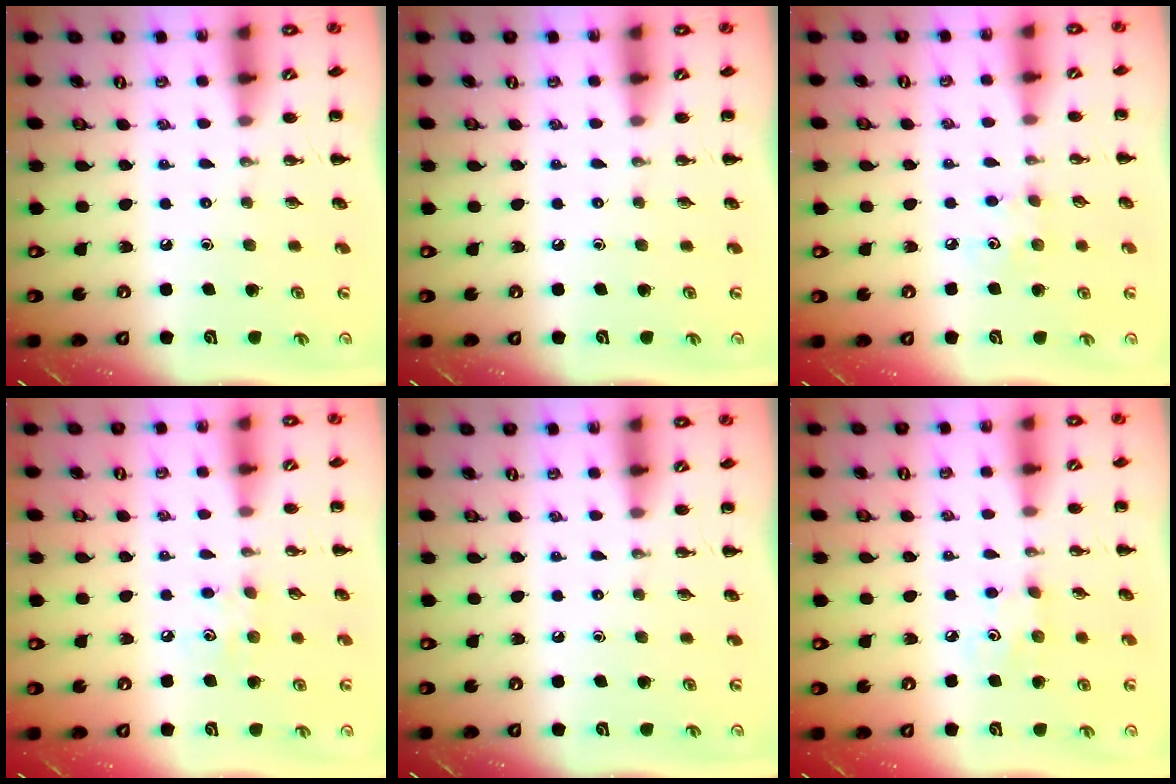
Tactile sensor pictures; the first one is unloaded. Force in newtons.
{"total": 0.0}
{"total": 4.5, "press": 4.3, "slide": 1.1}
{"total": 5.6, "press": 5.4, "slide": 1.6}
{"total": 0.0}
{"total": 3.5, "press": 3.4, "slide": 0.9}